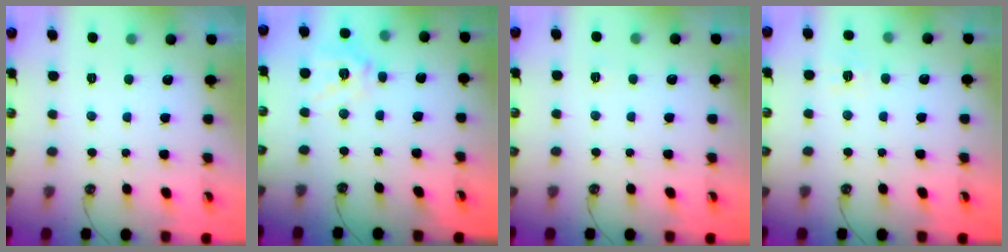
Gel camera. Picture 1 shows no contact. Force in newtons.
{"total": 13.2, "press": 13.0, "slide": 2.1}
{"total": 2.8, "press": 2.8, "slide": 0.3}
{"total": 5.8, "press": 5.7, "slide": 0.5}